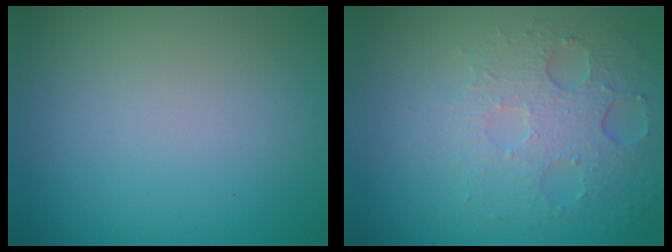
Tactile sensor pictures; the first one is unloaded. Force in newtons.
{"total": 5.1, "press": 3.6, "slide": 3.6}